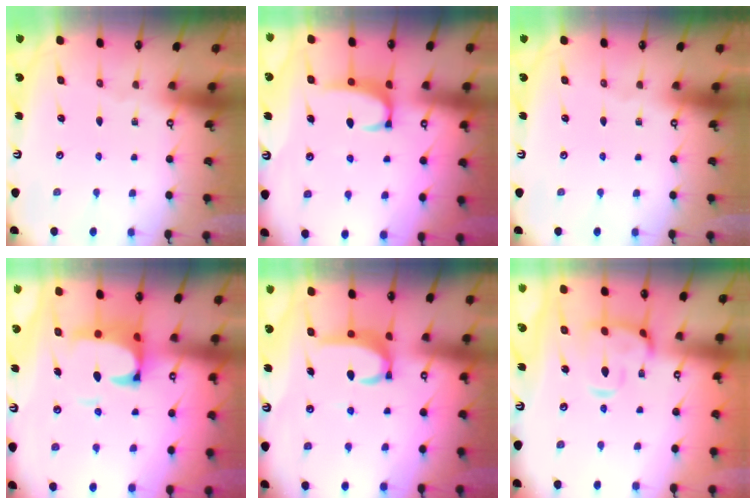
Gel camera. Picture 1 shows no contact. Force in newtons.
{"total": 2.3, "press": 2.2, "slide": 0.7}
{"total": 0.0}
{"total": 4.6, "press": 4.4, "slide": 1.2}
{"total": 5.6, "press": 5.6, "slide": 0.3}
{"total": 5.8, "press": 5.6, "slide": 1.5}